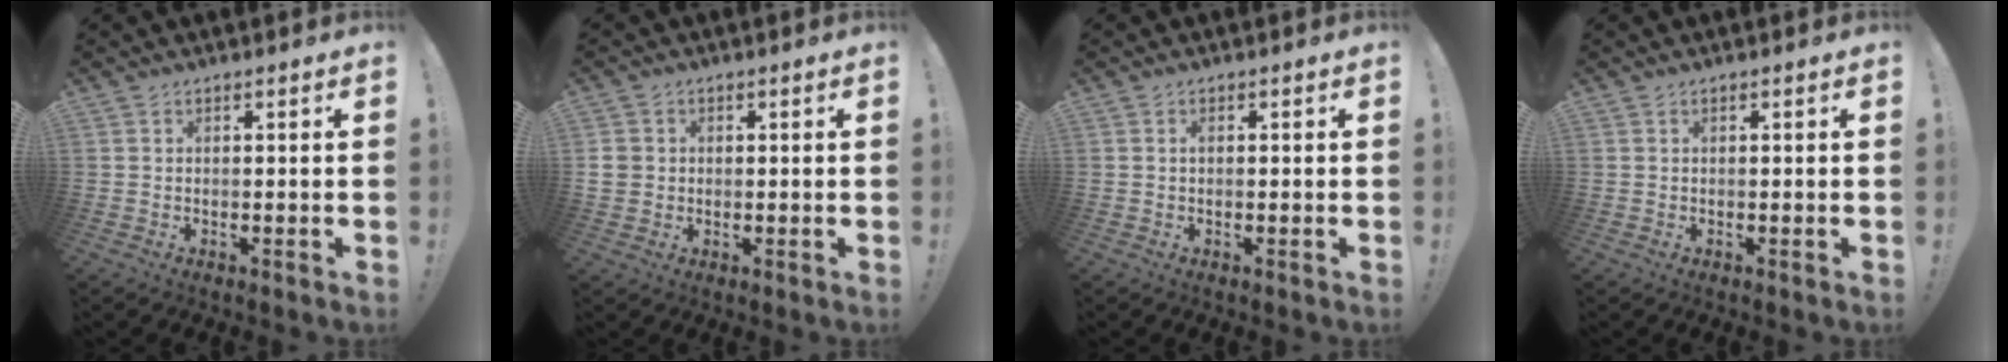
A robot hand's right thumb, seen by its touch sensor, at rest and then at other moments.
{"total": 3.8, "force": [0.6, 3.5, 1.3], "torque": [-0.011, 0.002, 0.014]}
{"total": 0.8, "force": [0.1, 0.4, 0.7], "torque": [-0.018, 0.006, 0.002]}
{"total": 0.0}